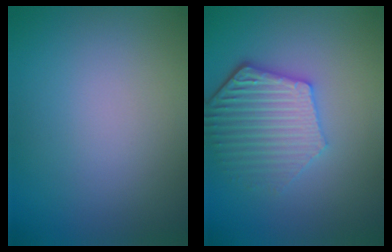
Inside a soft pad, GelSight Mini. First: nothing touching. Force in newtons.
{"total": 5.1, "press": 4.2, "slide": 2.9}